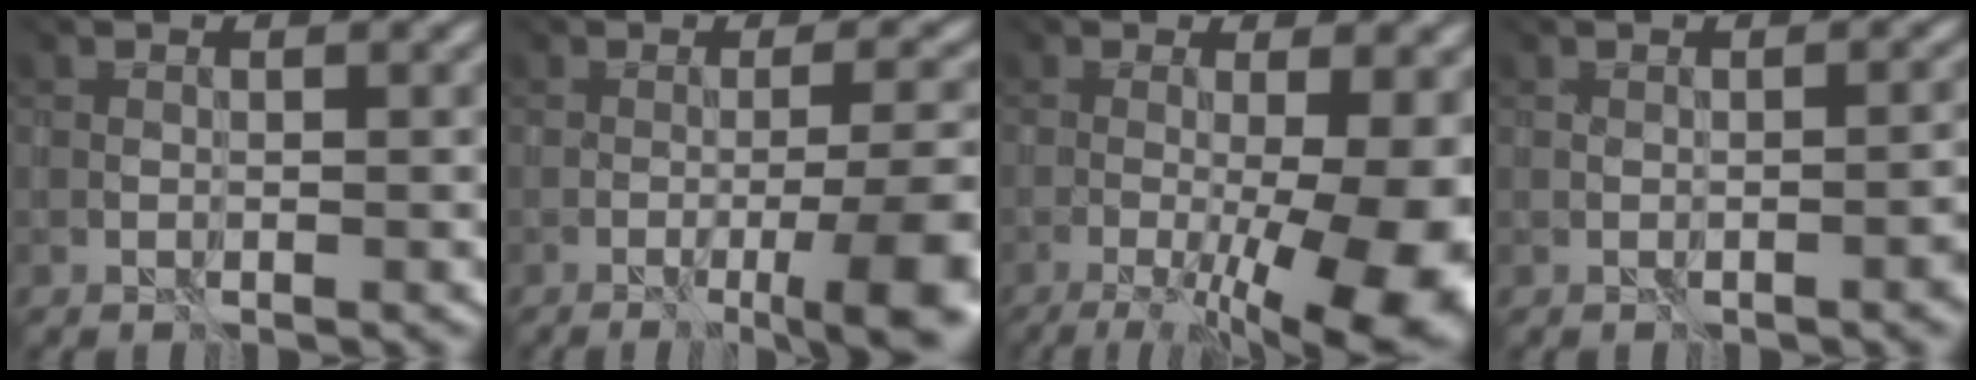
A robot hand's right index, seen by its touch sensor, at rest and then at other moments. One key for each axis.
{"total": 7.3, "fx": -3.9, "fy": 0.8, "fz": 6.2, "tx": -0.081, "ty": -0.006, "tz": -0.033}
{"total": 16.1, "fx": -4.6, "fy": 6.1, "fz": 14.1, "tx": -0.172, "ty": -0.006, "tz": -0.041}
{"total": 2.1, "fx": -1.2, "fy": 0.2, "fz": 1.7, "tx": 0.006, "ty": 0.005, "tz": -0.002}